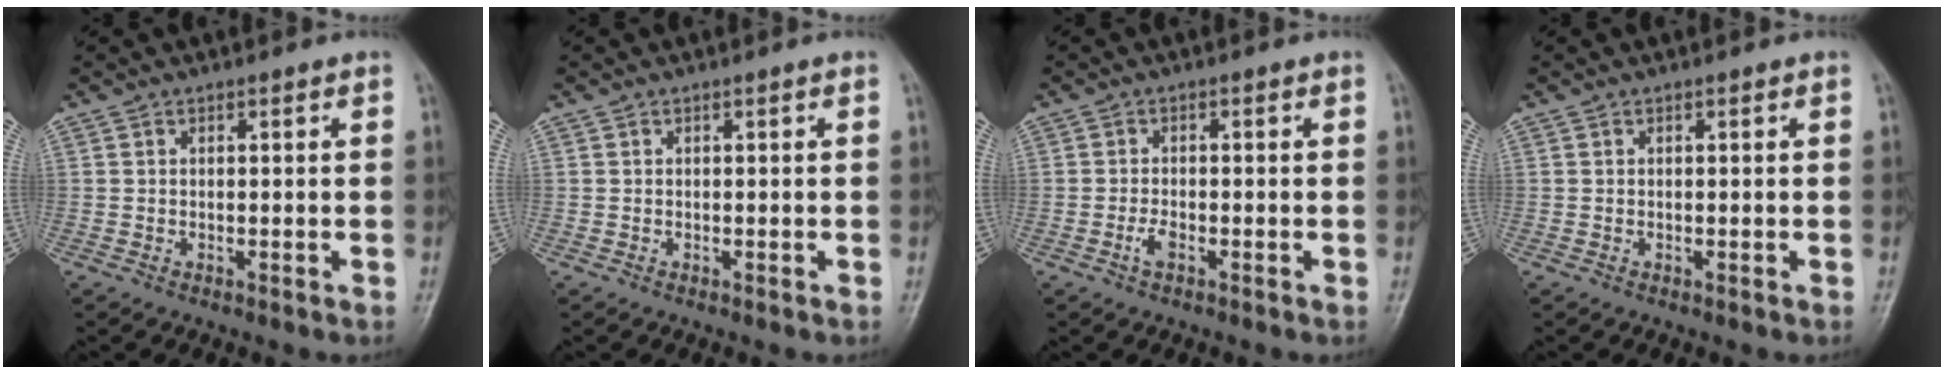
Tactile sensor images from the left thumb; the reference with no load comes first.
{"total": 0.0}
{"total": 2.0, "force": [-1.0, 0.9, 1.5], "torque": [-0.033, 0.004, -0.022]}
{"total": 0.0}